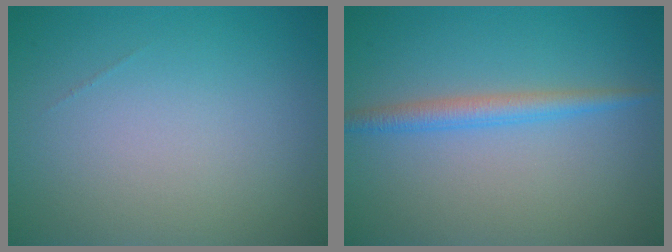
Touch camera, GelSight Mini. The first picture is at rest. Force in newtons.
{"total": 2.2, "press": 2.2, "slide": 0.1}